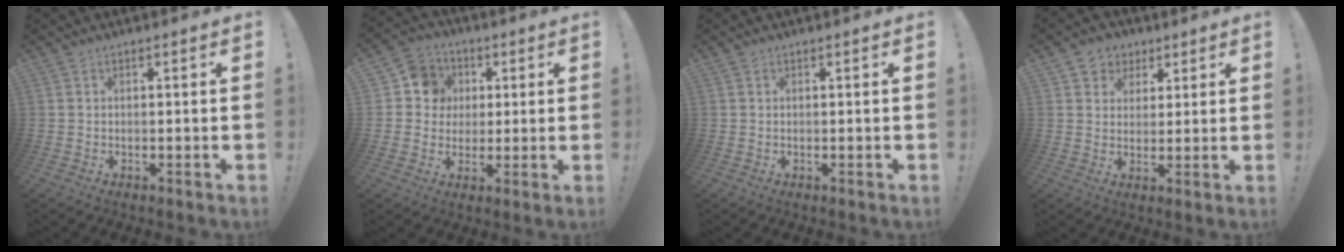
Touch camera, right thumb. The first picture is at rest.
{"total": 9.4, "force": [1.1, 9.0, 2.4], "torque": [-0.032, 0.005, 0.027]}
{"total": 0.0}
{"total": 6.4, "force": [2.5, 5.9, 0.8], "torque": [-0.006, -0.015, 0.049]}